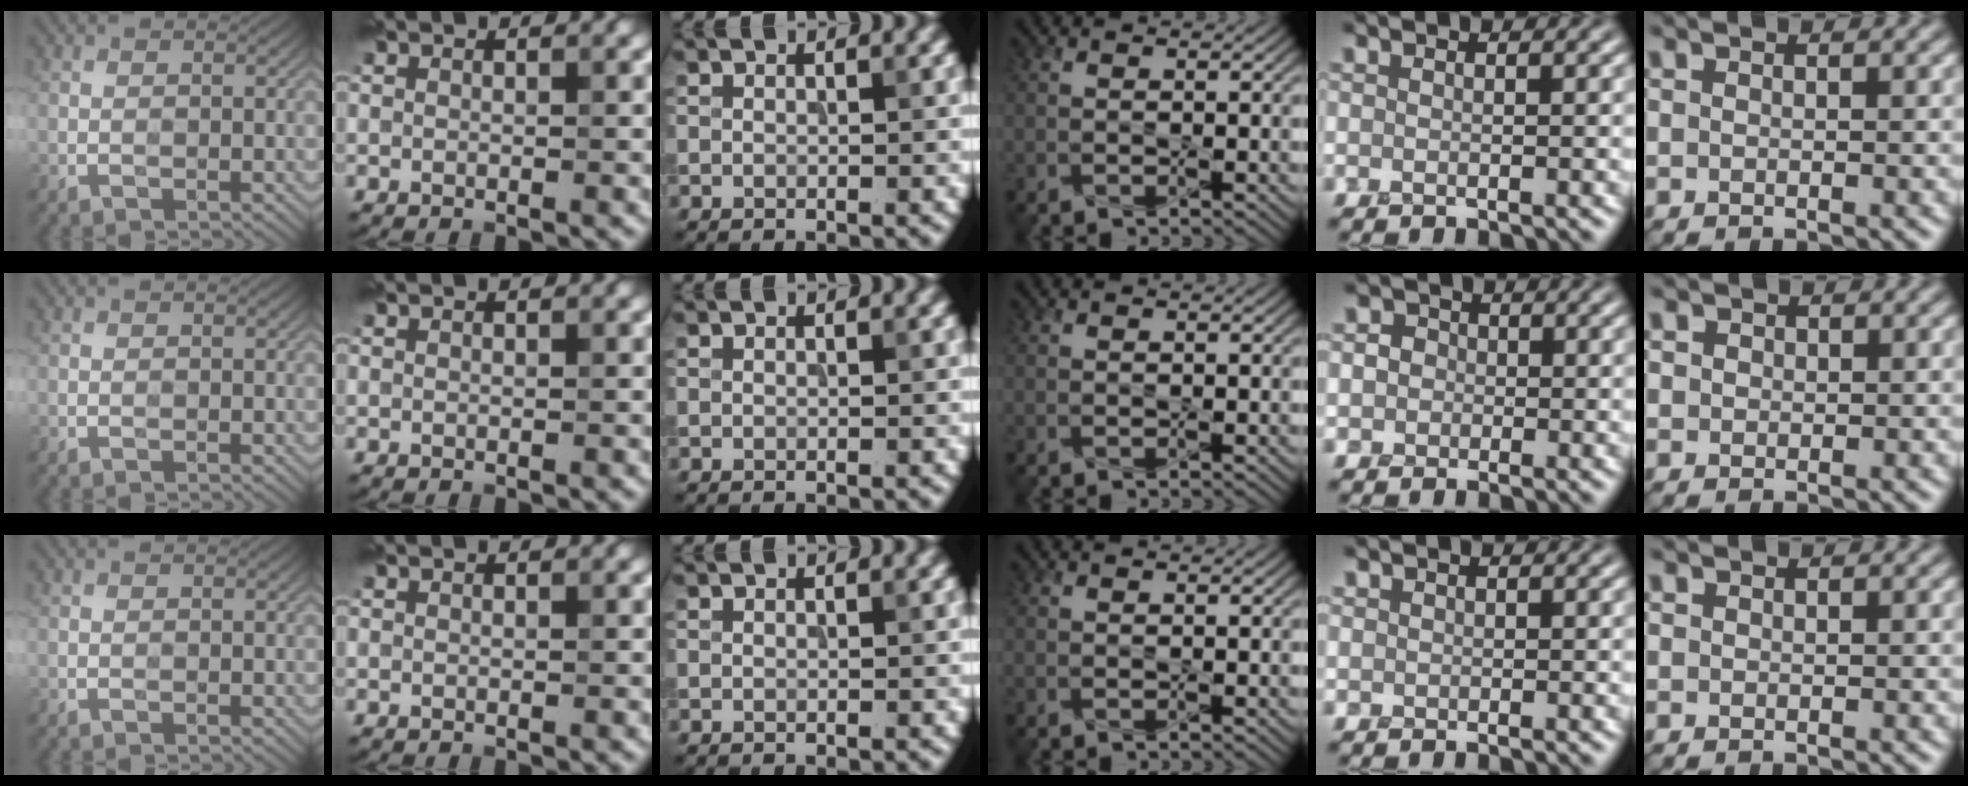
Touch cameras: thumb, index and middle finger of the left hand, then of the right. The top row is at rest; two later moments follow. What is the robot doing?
{"motion": "press", "object": "stapler"}